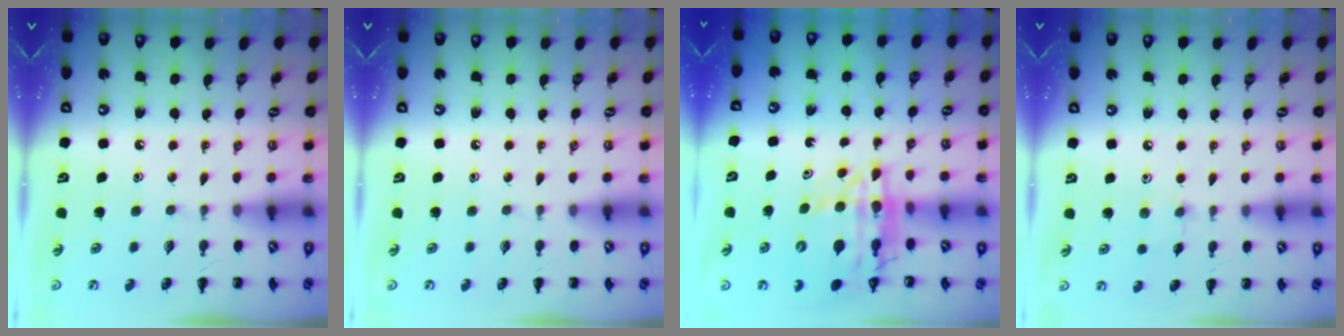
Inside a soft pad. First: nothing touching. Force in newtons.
{"total": 0.0}
{"total": 15.1, "press": 14.5, "slide": 4.1}
{"total": 4.2, "press": 3.8, "slide": 1.7}